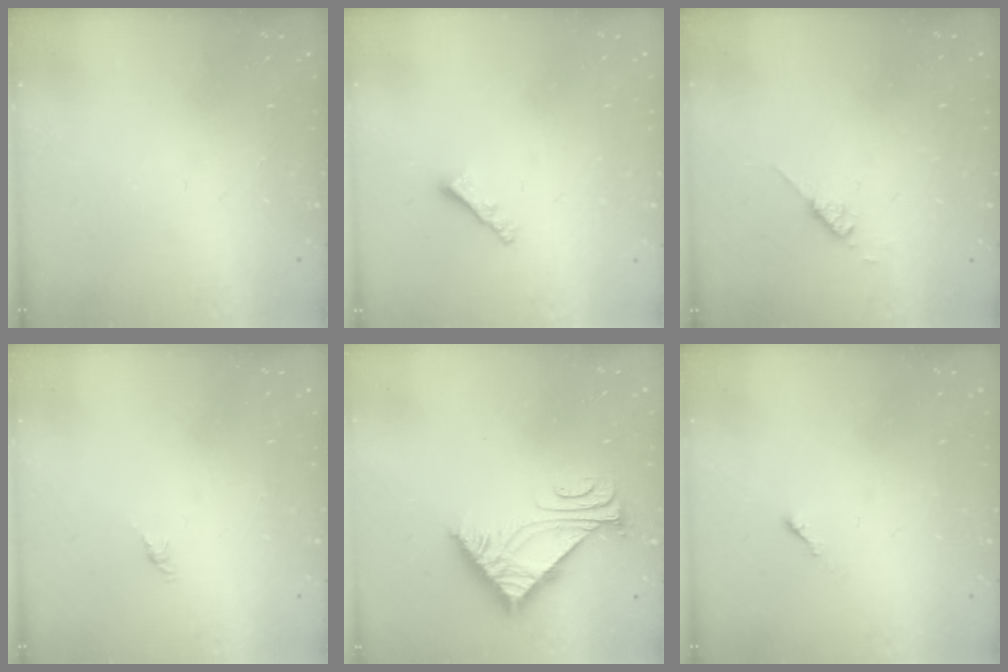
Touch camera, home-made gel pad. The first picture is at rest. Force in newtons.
{"total": 1.9, "press": 1.9, "slide": 0.5}
{"total": 2.6, "press": 2.6, "slide": 0.3}
{"total": 0.0}
{"total": 7.0, "press": 7.0, "slide": 0.3}
{"total": 0.0}